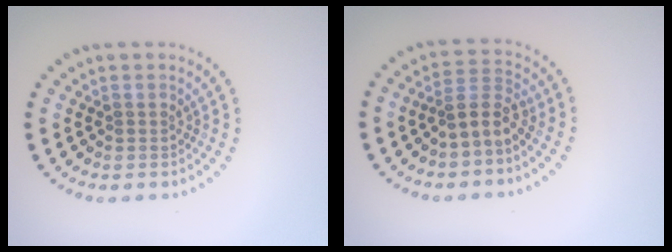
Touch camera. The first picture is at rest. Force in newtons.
{"total": 2.5, "press": 2.0, "slide": 1.5}